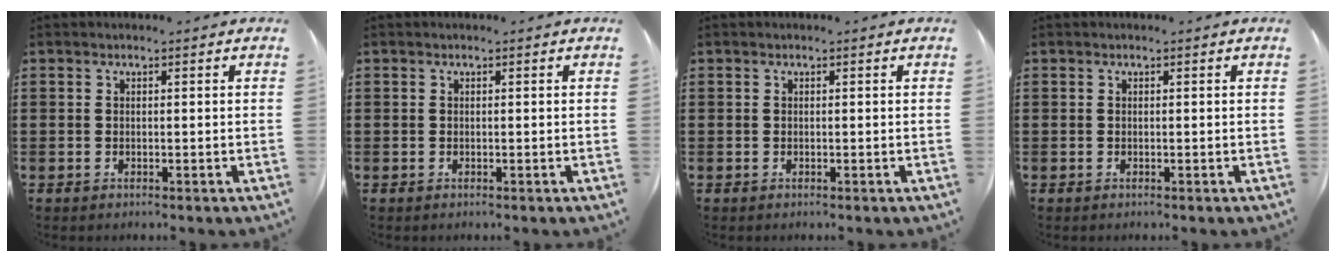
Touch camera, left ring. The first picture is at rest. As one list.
[{"total": 0.0}, {"total": 0.0}, {"total": 0.0}]